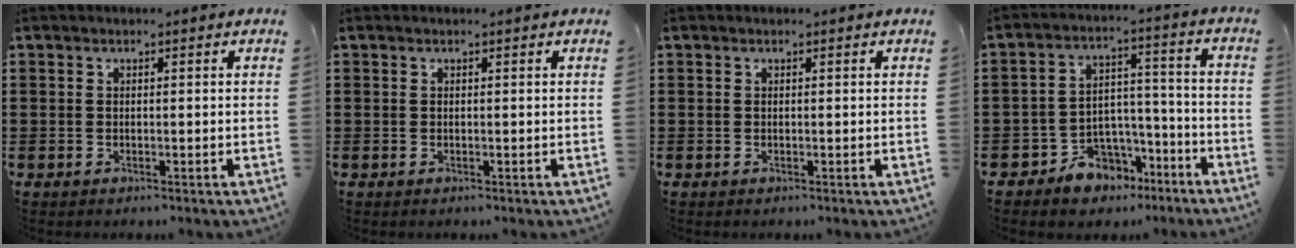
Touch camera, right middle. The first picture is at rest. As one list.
[{"total": 0.0}, {"total": 0.0}, {"total": 6.2, "force": [-5.0, 3.6, 0.2], "torque": [-0.011, 0.018, -0.098]}]